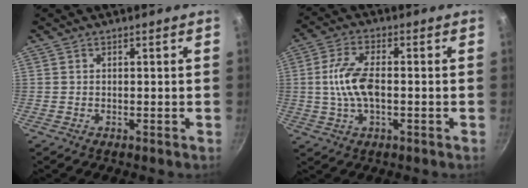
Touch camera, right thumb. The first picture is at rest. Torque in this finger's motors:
{"motor_torque": [-0.27, 0.69, 0.58, 0.54, 0.11]}